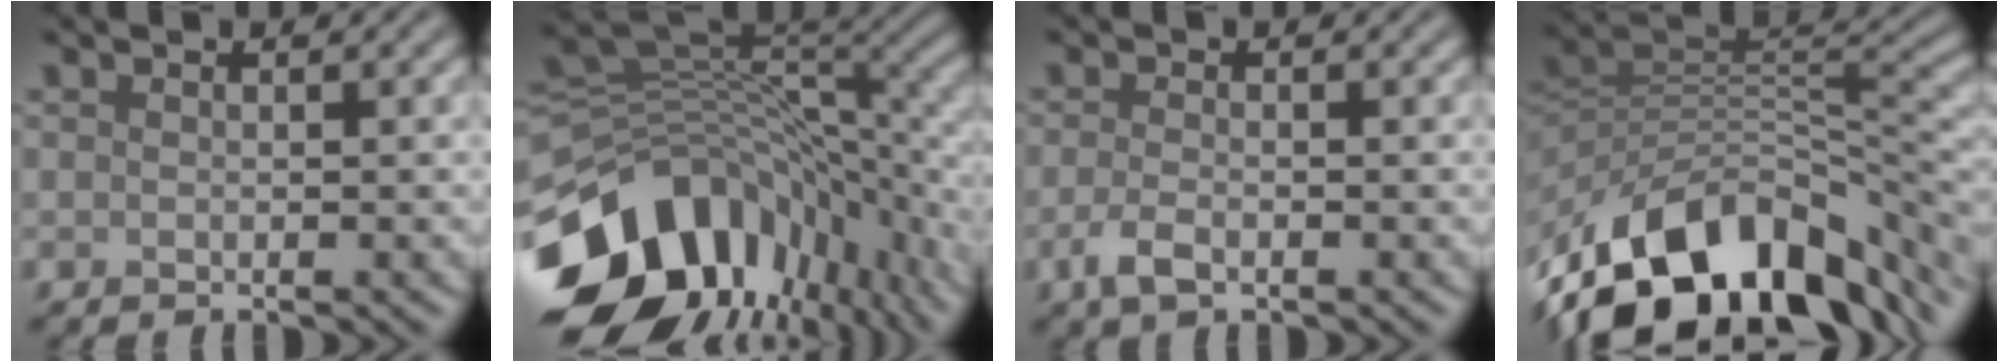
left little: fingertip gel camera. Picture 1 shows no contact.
{"total": 15.4, "force": [-7.2, 10.3, 9.0], "torque": [-0.173, -0.006, -0.110]}
{"total": 2.0, "force": [-1.1, 0.8, 1.5], "torque": [-0.037, -0.004, -0.025]}
{"total": 13.6, "force": [-7.6, 7.6, 8.4], "torque": [-0.157, 0.014, -0.135]}